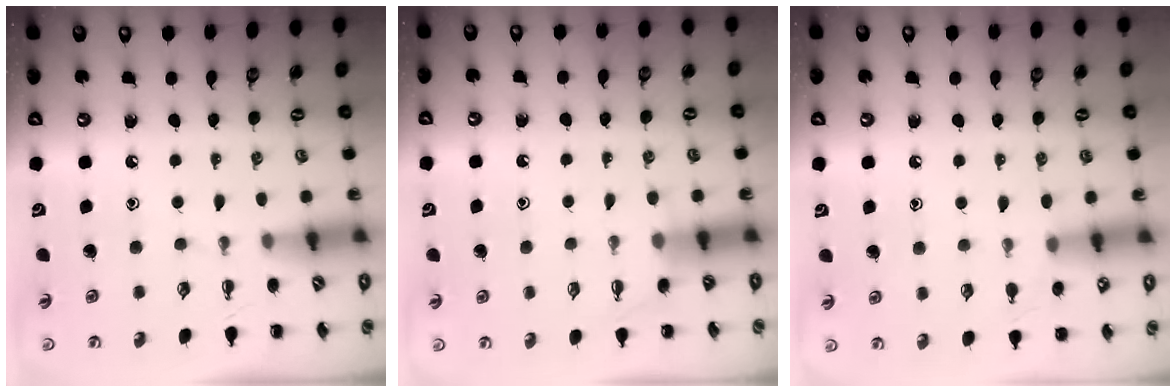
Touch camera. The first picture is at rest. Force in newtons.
{"total": 3.0, "press": 2.9, "slide": 0.9}
{"total": 7.5, "press": 7.0, "slide": 2.8}